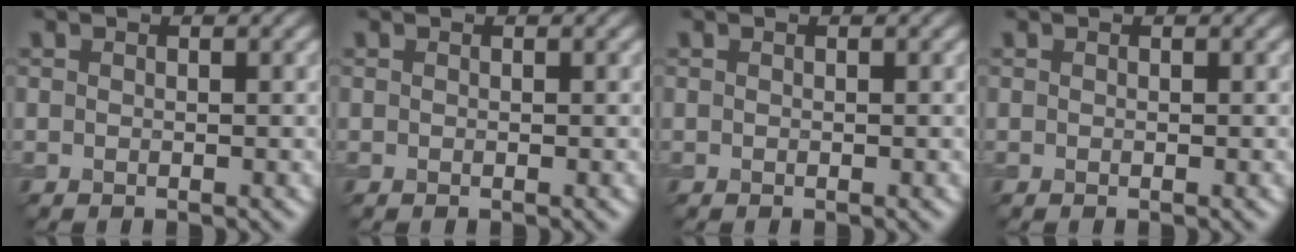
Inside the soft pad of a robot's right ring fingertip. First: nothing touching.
{"total": 0.0}
{"total": 0.0}
{"total": 0.0}